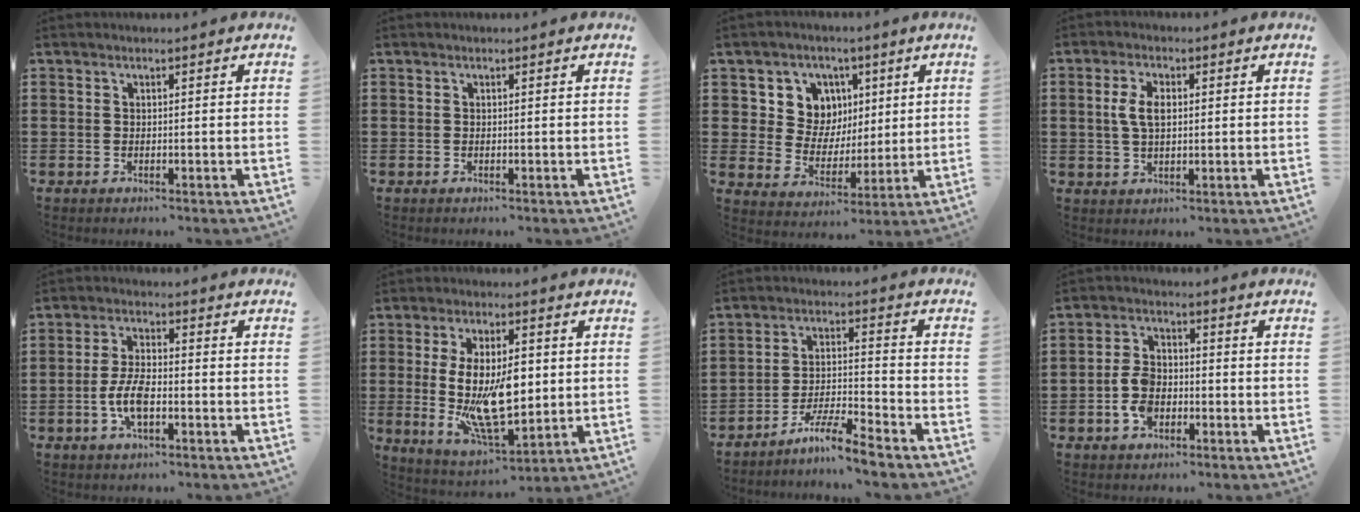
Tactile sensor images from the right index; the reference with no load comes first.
{"total": 0.0}
{"total": 8.3, "force": [3.0, 7.5, 2.1], "torque": [-0.070, -0.003, 0.057]}
{"total": 4.6, "force": [0.6, 2.3, 3.9], "torque": [-0.089, 0.008, 0.007]}
{"total": 6.2, "force": [-1.7, 2.6, 5.3], "torque": [-0.126, -0.002, -0.040]}
{"total": 13.1, "force": [0.3, 5.9, 11.7], "torque": [-0.214, -0.017, 0.007]}
{"total": 6.6, "force": [-5.8, -0.1, 3.0], "torque": [-0.064, -0.004, -0.113]}
{"total": 5.9, "force": [-1.9, 3.9, 4.0], "torque": [-0.101, 0.003, -0.040]}